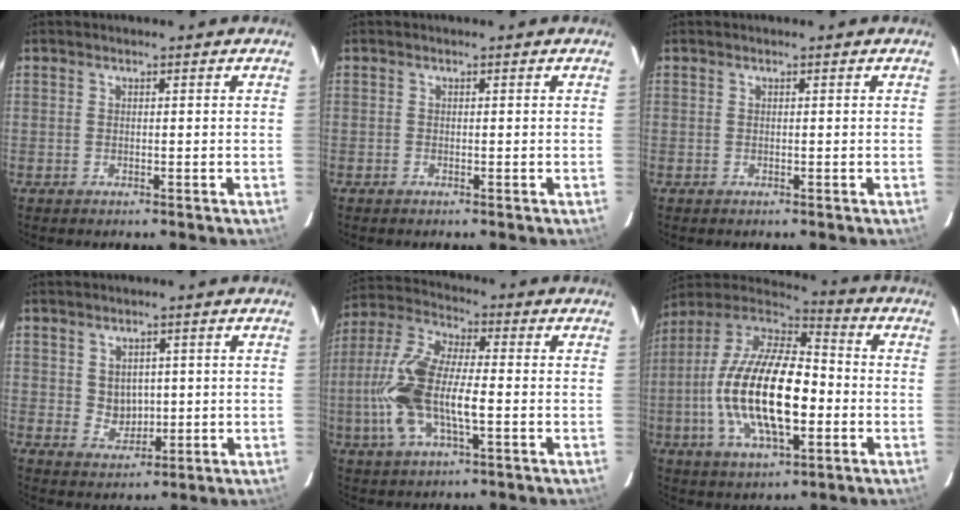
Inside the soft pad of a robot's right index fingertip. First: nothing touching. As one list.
[{"total": 0.0}, {"total": 0.0}, {"total": 4.3, "force": [0.8, 3.7, 1.9], "torque": [-0.031, 0.002, 0.026]}, {"total": 15.1, "force": [-2.7, 5.7, 13.7], "torque": [-0.296, 0.004, -0.058]}, {"total": 21.7, "force": [-3.7, 9.1, 19.4], "torque": [-0.385, -0.007, -0.072]}]